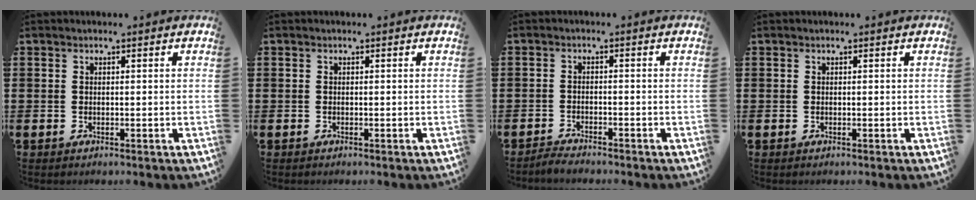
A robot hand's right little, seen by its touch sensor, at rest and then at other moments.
{"total": 0.0}
{"total": 1.7, "force": [-1.7, 0.0, 0.1], "torque": [-0.006, 0.002, -0.033]}
{"total": 0.0}